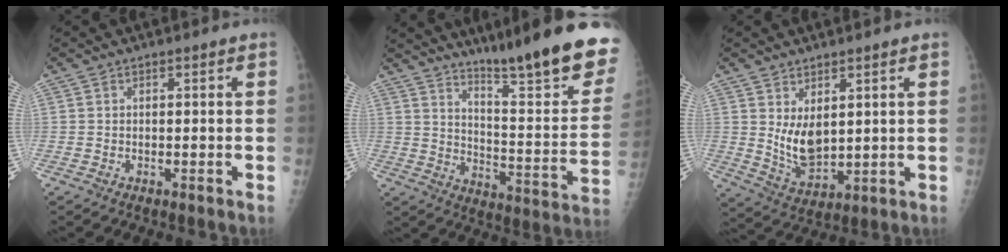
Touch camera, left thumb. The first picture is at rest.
{"total": 24.5, "force": [17.7, 2.5, 16.7], "torque": [-0.219, -0.116, 0.256]}
{"total": 7.6, "force": [2.1, 4.1, 6.0], "torque": [-0.091, -0.027, 0.056]}